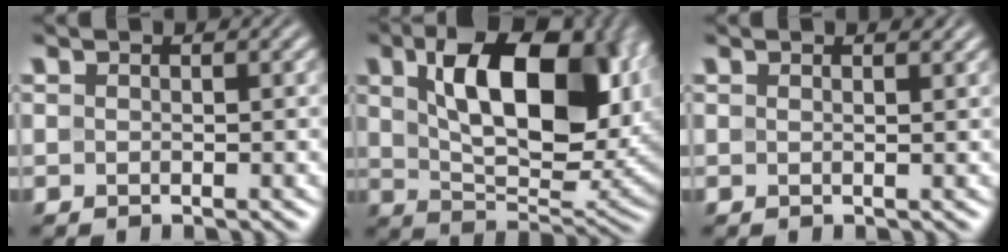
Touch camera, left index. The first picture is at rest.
{"total": 13.9, "force": [3.7, 7.4, 11.2], "torque": [-0.171, -0.004, 0.072]}
{"total": 0.9, "force": [0.7, 0.2, 0.6], "torque": [-0.006, 0.000, 0.006]}